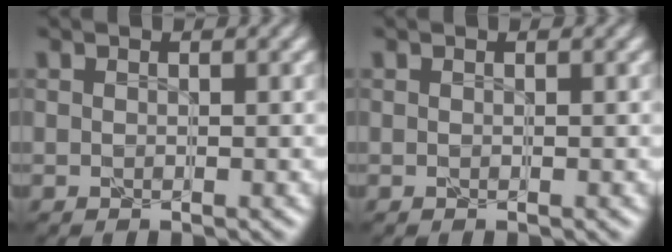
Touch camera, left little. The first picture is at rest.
{"total": 0.0}